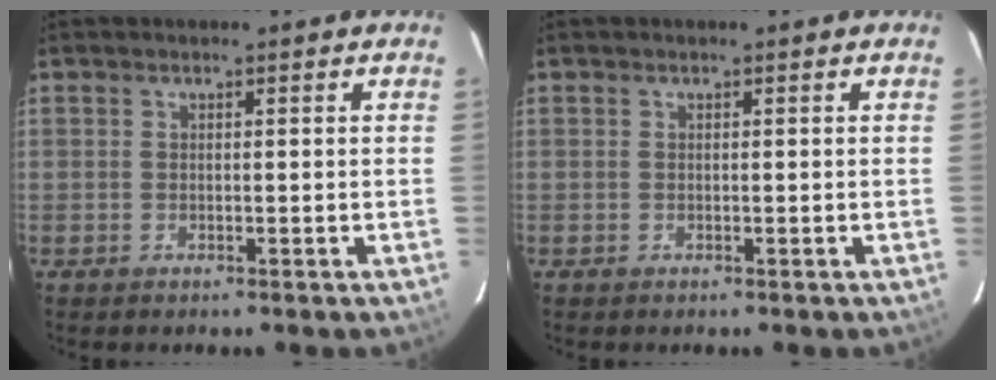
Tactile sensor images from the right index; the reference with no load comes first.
{"total": 0.0}